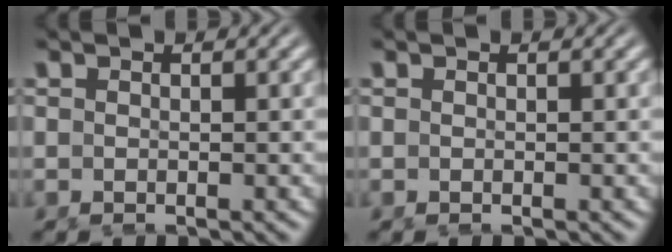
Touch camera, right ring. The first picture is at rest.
{"total": 0.0}